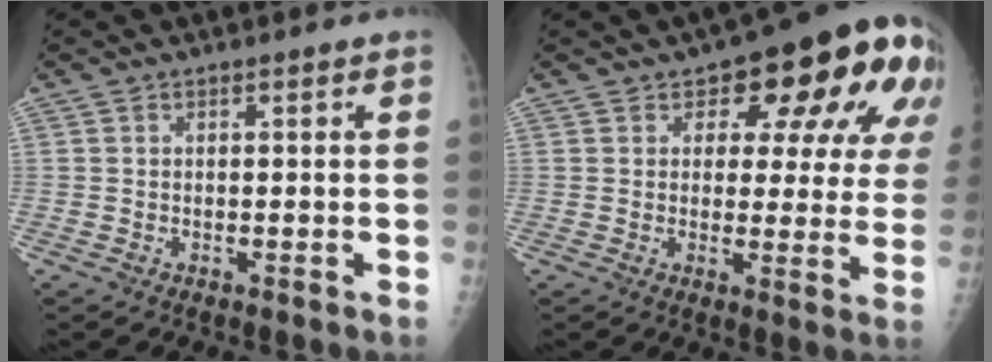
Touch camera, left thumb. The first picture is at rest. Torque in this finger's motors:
{"motor_torque": [0.07, 0.75, 0.31, -0.17, 0.08]}